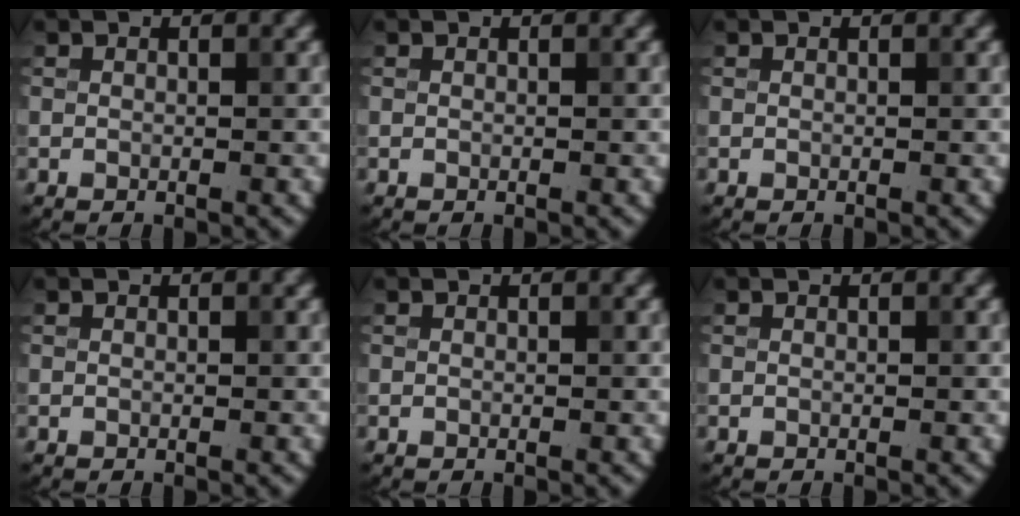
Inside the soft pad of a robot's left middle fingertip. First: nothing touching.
{"total": 0.0}
{"total": 0.0}
{"total": 0.0}
{"total": 0.0}
{"total": 0.0}